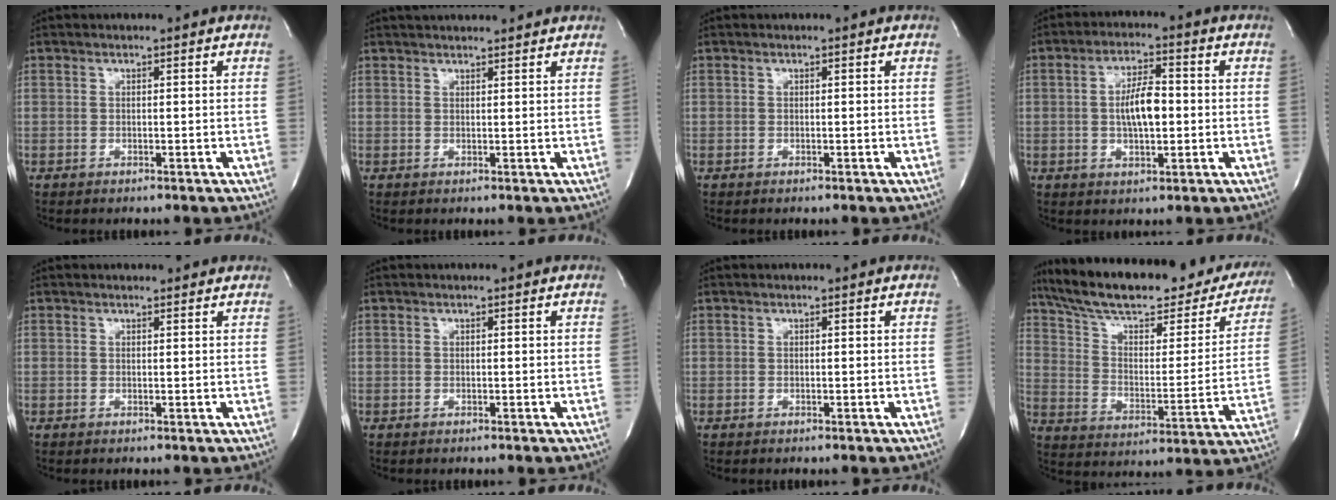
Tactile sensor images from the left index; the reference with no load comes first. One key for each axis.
{"total": 7.1, "fx": 6.7, "fy": 0.6, "fz": 2.1, "tx": -0.030, "ty": 0.031, "tz": 0.082}
{"total": 0.0}
{"total": 6.7, "fx": -0.2, "fy": 2.3, "fz": 6.3, "tx": -0.119, "ty": 0.006, "tz": -0.005}
{"total": 2.6, "fx": 2.5, "fy": 0.7, "fz": 0.4, "tx": -0.011, "ty": 0.010, "tz": 0.023}
{"total": 0.0}
{"total": 0.0}
{"total": 30.8, "fx": 25.4, "fy": 8.4, "fz": 15.3, "tx": -0.242, "ty": -0.014, "tz": 0.339}